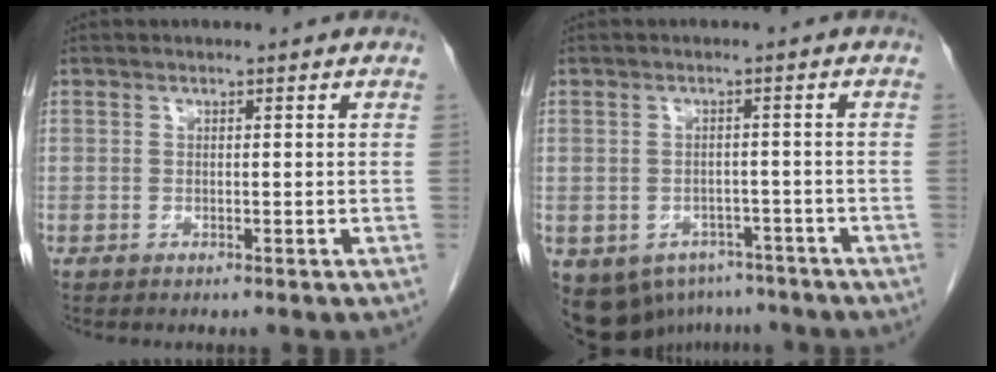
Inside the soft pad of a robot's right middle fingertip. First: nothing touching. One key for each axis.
{"total": 11.4, "fx": -7.5, "fy": 7.9, "fz": 3.2, "tx": -0.080, "ty": 0.004, "tz": -0.087}